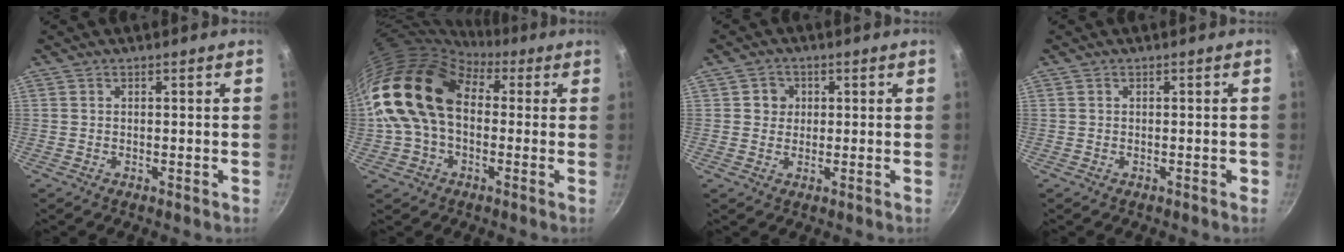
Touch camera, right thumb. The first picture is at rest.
{"total": 17.3, "force": [1.4, 12.2, 12.3], "torque": [-0.210, 0.037, 0.012]}
{"total": 3.2, "force": [0.6, 3.0, 0.8], "torque": [0.010, 0.004, 0.005]}
{"total": 0.9, "force": [-0.2, 0.6, 0.6], "torque": [0.002, 0.005, -0.003]}